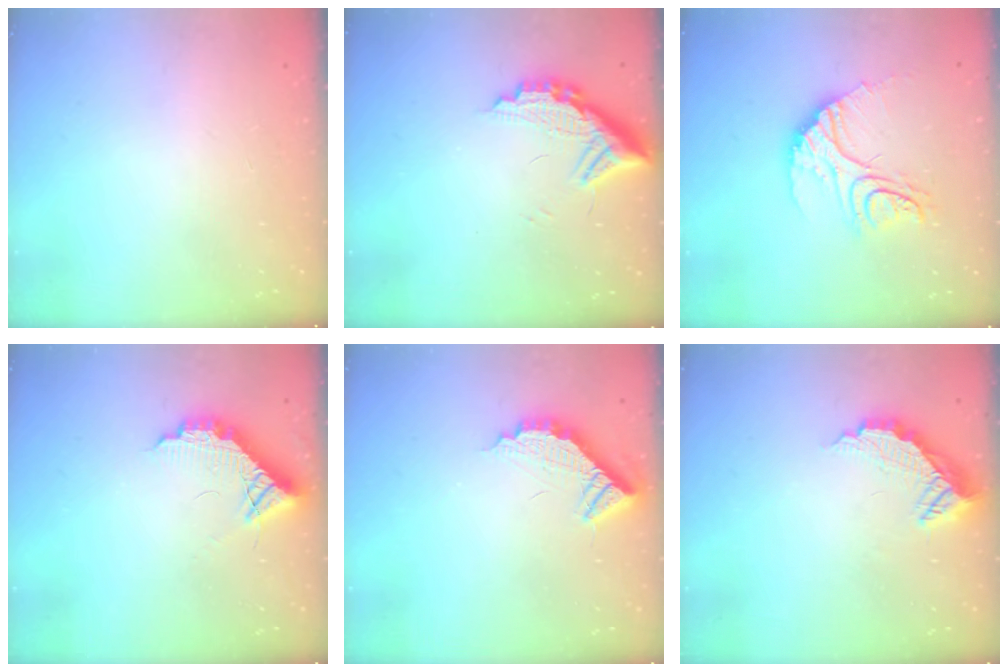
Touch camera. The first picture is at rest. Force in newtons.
{"total": 10.9, "press": 10.8, "slide": 0.8}
{"total": 16.3, "press": 16.2, "slide": 1.9}
{"total": 10.2, "press": 10.2, "slide": 0.8}
{"total": 11.0, "press": 10.9, "slide": 1.0}
{"total": 9.2, "press": 9.1, "slide": 0.7}